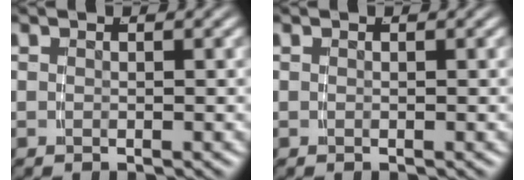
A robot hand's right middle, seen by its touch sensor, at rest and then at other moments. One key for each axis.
{"total": 0.0}